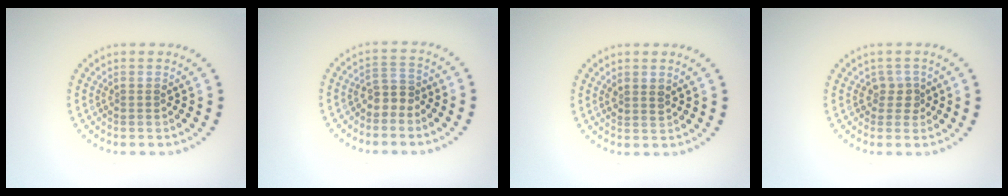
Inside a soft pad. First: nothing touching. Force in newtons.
{"total": 2.0, "press": 1.7, "slide": 1.1}
{"total": 1.2, "press": 1.0, "slide": 0.5}
{"total": 1.7, "press": 1.3, "slide": 1.1}